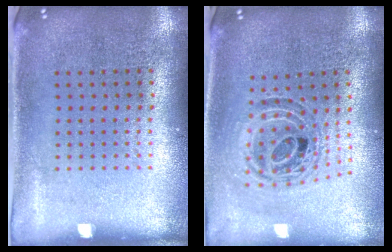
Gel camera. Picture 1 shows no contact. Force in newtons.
{"total": 1.0, "press": 0.9, "slide": 0.2}